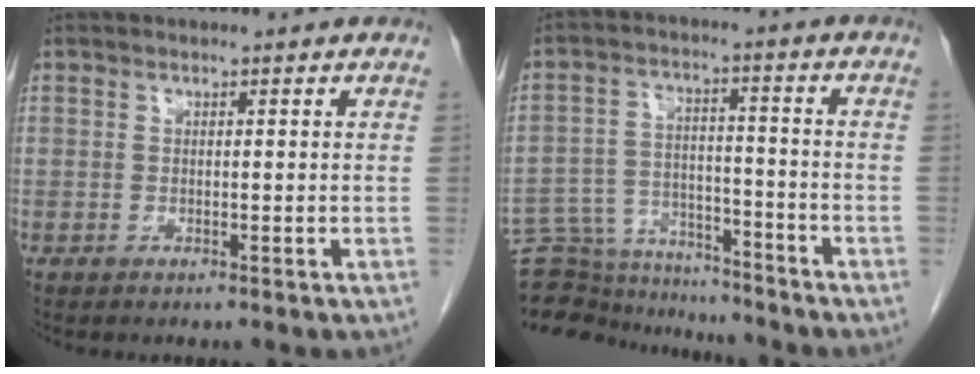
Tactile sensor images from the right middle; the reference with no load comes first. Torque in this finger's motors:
{"motor_torque": [-0.07, -0.31, -0.15, -0.13]}